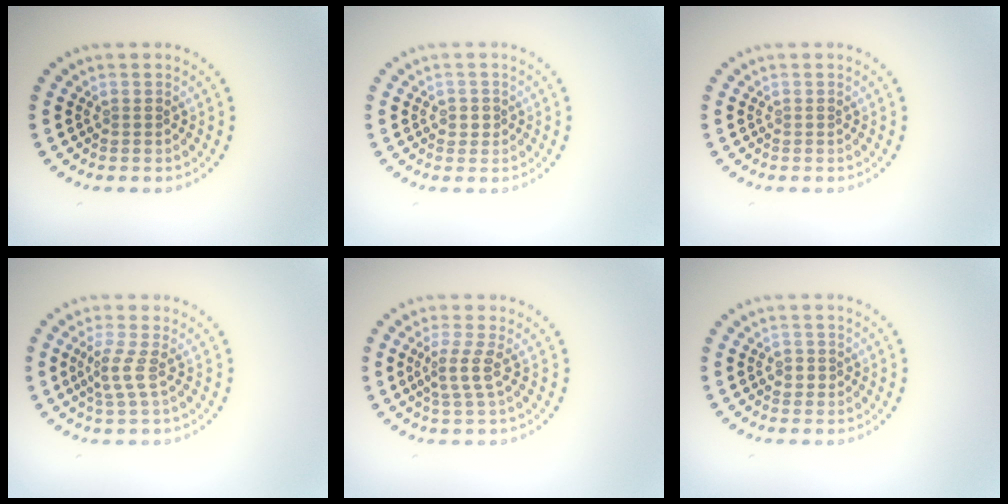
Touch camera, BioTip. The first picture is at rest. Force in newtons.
{"total": 1.0, "press": 0.9, "slide": 0.5}
{"total": 0.0}
{"total": 2.1, "press": 1.6, "slide": 1.5}
{"total": 2.2, "press": 1.6, "slide": 1.5}
{"total": 1.2, "press": 1.0, "slide": 0.6}